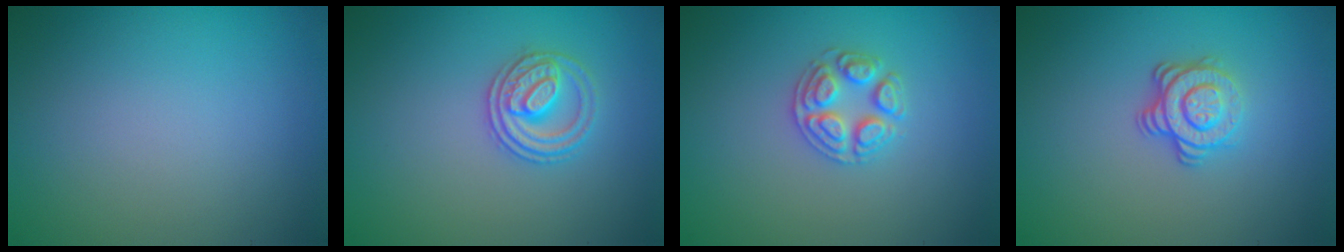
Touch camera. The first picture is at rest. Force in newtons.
{"total": 2.8, "press": 2.6, "slide": 1.1}
{"total": 2.6, "press": 2.5, "slide": 0.5}
{"total": 3.5, "press": 2.5, "slide": 2.4}